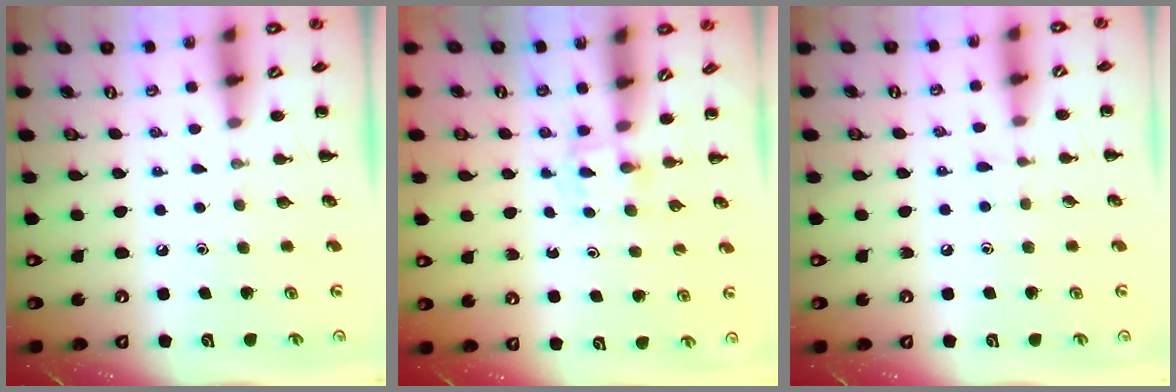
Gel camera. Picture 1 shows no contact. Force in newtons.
{"total": 2.3, "press": 2.1, "slide": 0.9}
{"total": 4.2, "press": 3.7, "slide": 1.8}